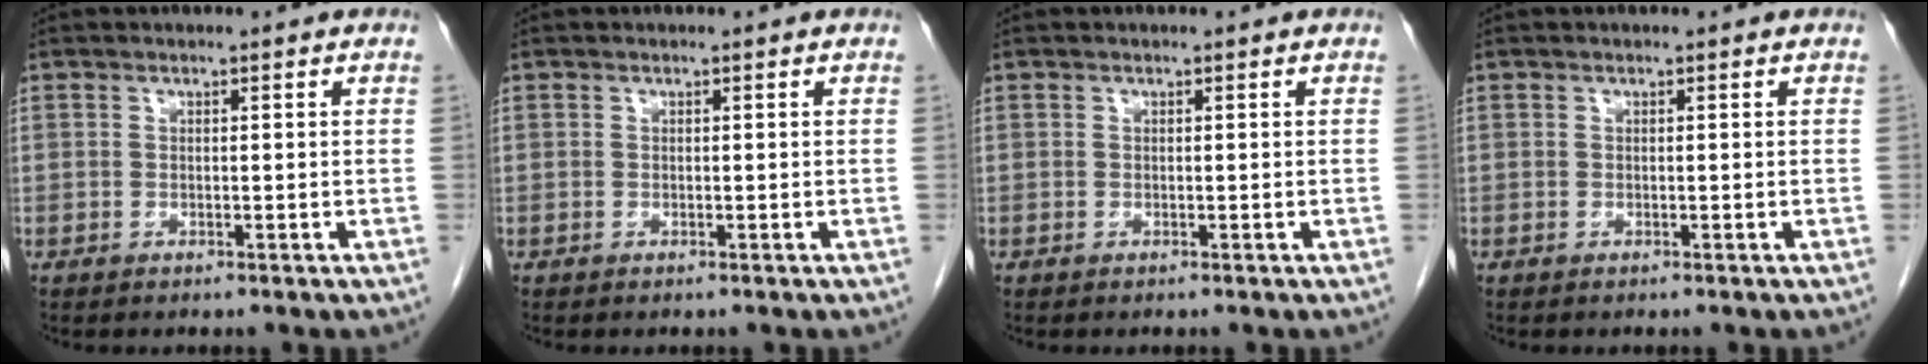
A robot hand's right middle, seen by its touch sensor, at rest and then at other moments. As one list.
[{"total": 0.0}, {"total": 0.0}, {"total": 0.0}]